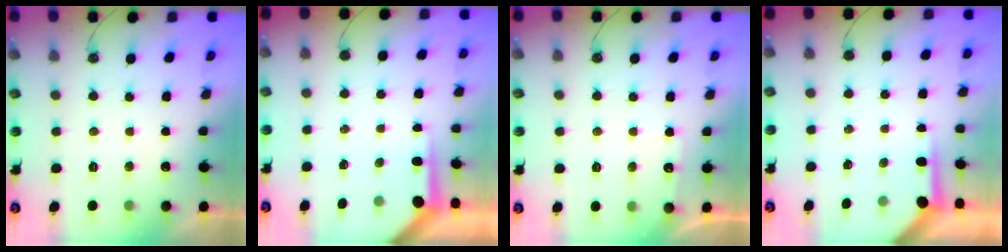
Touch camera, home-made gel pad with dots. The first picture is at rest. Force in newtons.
{"total": 4.2, "press": 4.2, "slide": 0.3}
{"total": 4.0, "press": 4.0, "slide": 0.6}
{"total": 3.8, "press": 3.7, "slide": 0.4}